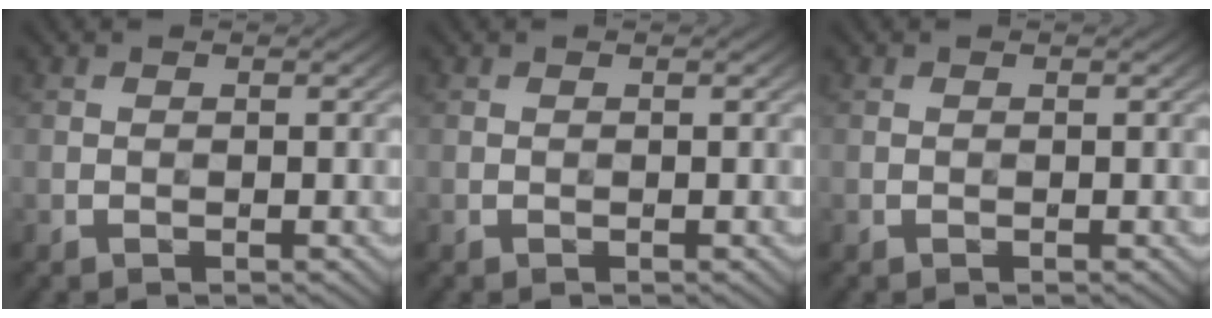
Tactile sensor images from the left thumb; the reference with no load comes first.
{"total": 0.0}
{"total": 0.0}